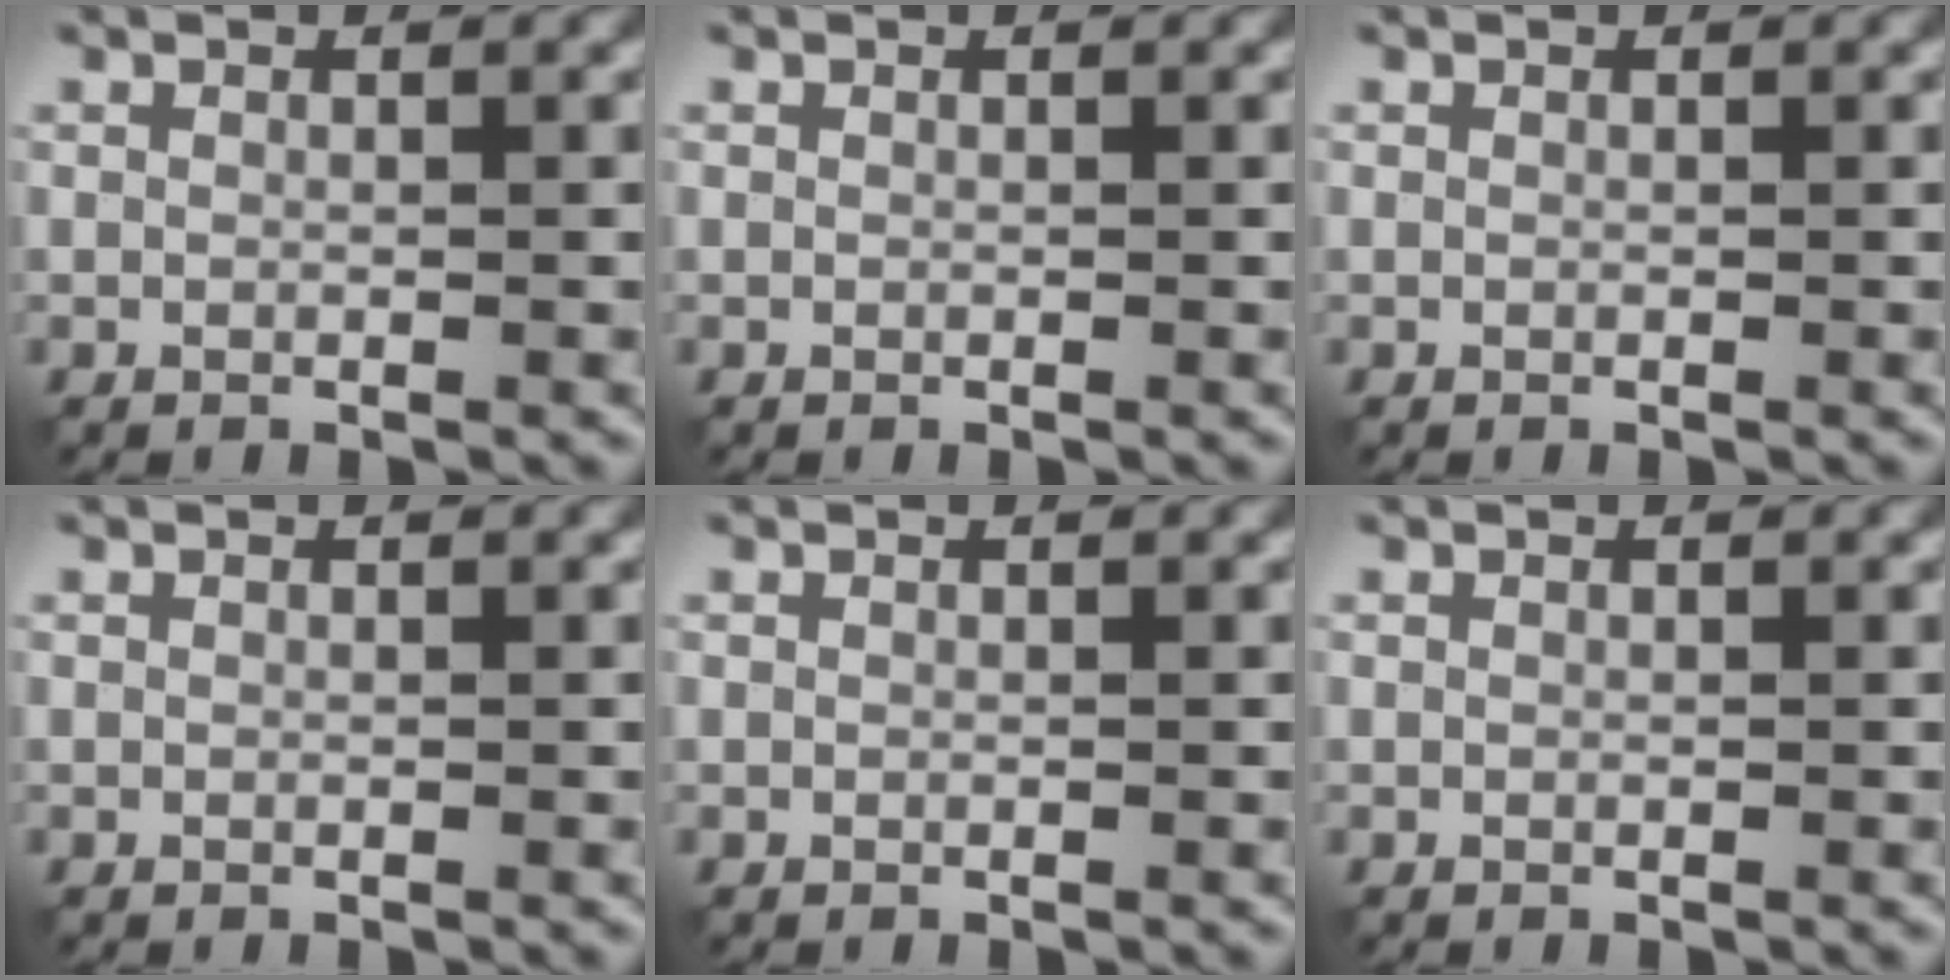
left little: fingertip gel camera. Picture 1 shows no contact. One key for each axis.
{"total": 0.0}
{"total": 0.0}
{"total": 0.0}
{"total": 0.0}
{"total": 0.0}